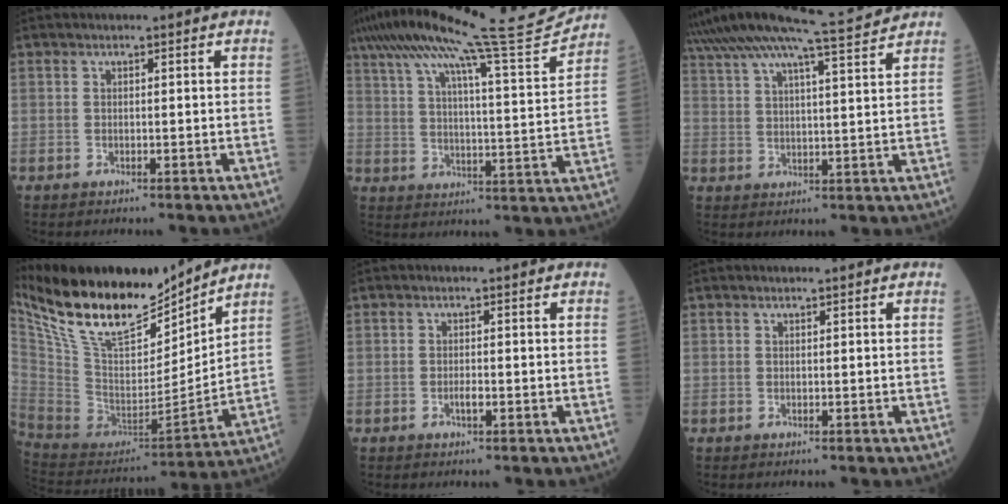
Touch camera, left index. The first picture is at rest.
{"total": 22.5, "force": [20.0, -0.3, 10.3], "torque": [-0.186, -0.021, 0.292]}
{"total": 17.6, "force": [16.2, -1.9, 6.6], "torque": [-0.128, -0.028, 0.246]}
{"total": 22.0, "force": [17.8, 5.7, 11.6], "torque": [-0.224, 0.005, 0.327]}
{"total": 1.0, "force": [-0.4, 0.2, 0.9], "torque": [-0.019, 0.000, -0.007]}
{"total": 0.0}